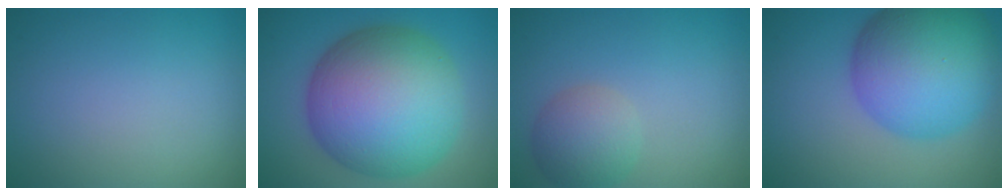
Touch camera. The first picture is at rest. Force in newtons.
{"total": 15.0, "press": 15.0, "slide": 0.3}
{"total": 3.5, "press": 3.5, "slide": 0.2}
{"total": 11.6, "press": 11.6, "slide": 0.4}